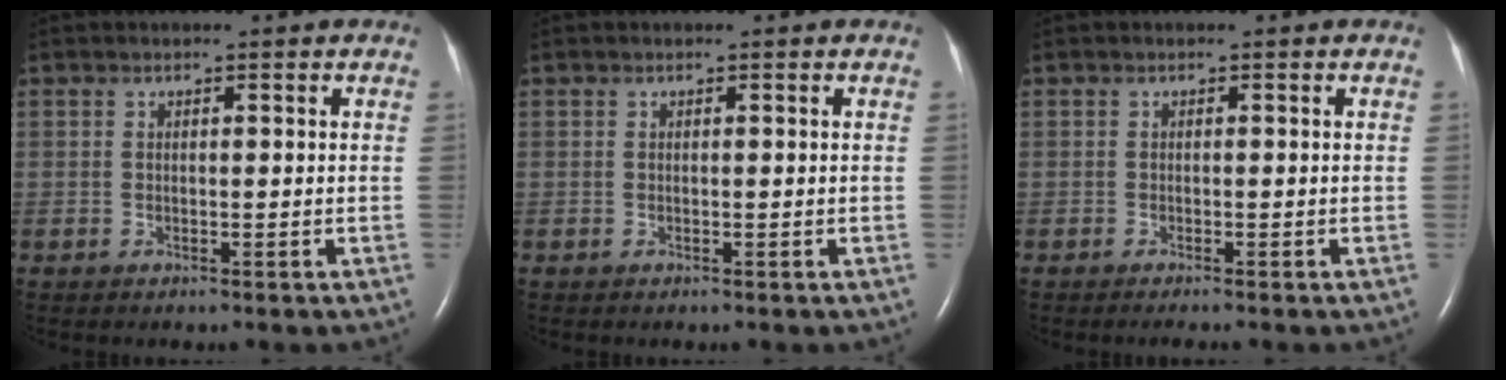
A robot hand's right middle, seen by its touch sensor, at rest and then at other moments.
{"total": 0.0}
{"total": 1.7, "force": [-1.4, -0.3, 0.9], "torque": [-0.011, 0.001, -0.016]}